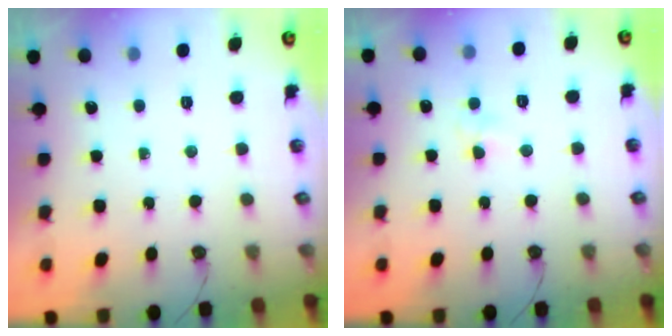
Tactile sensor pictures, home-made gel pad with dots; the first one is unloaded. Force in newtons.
{"total": 3.2, "press": 3.2, "slide": 0.3}